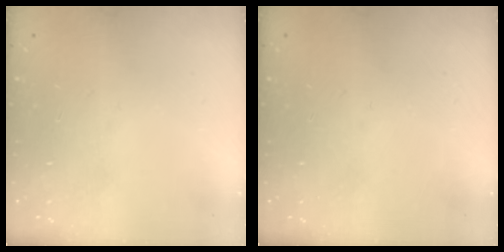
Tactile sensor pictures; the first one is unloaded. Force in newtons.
{"total": 0.0}